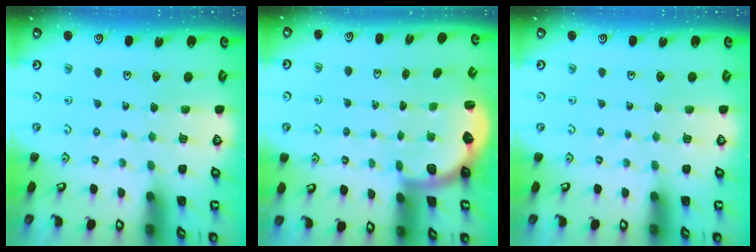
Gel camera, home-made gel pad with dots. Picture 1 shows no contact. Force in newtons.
{"total": 2.2, "press": 2.1, "slide": 0.8}
{"total": 0.0}